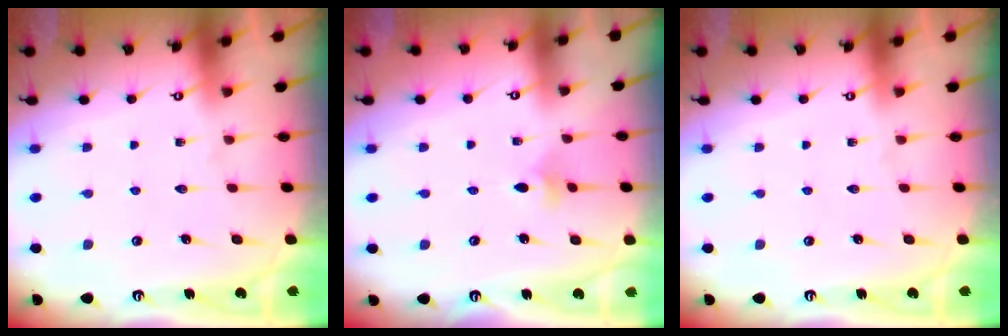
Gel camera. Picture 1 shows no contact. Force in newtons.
{"total": 2.7, "press": 2.6, "slide": 0.5}
{"total": 0.0}